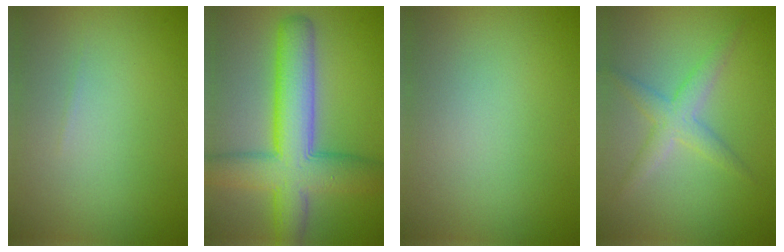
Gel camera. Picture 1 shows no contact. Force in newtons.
{"total": 9.2, "press": 9.2, "slide": 0.5}
{"total": 0.0}
{"total": 2.8, "press": 2.8, "slide": 0.0}